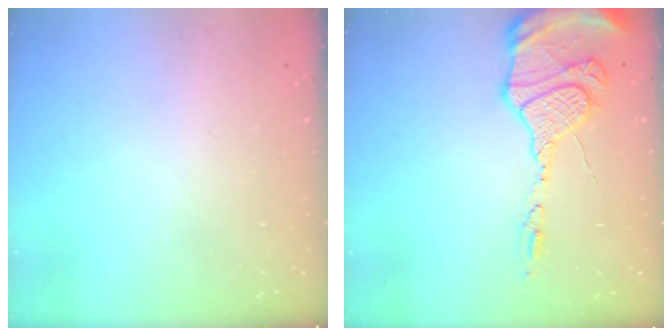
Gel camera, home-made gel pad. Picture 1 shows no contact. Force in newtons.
{"total": 15.6, "press": 15.2, "slide": 3.5}